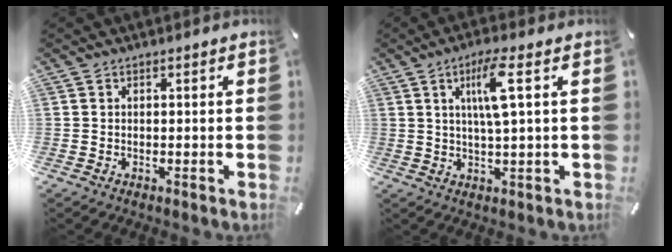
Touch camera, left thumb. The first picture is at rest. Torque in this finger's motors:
{"motor_torque": [1.29, 1.69, 1.15, -0.48, 0.37]}